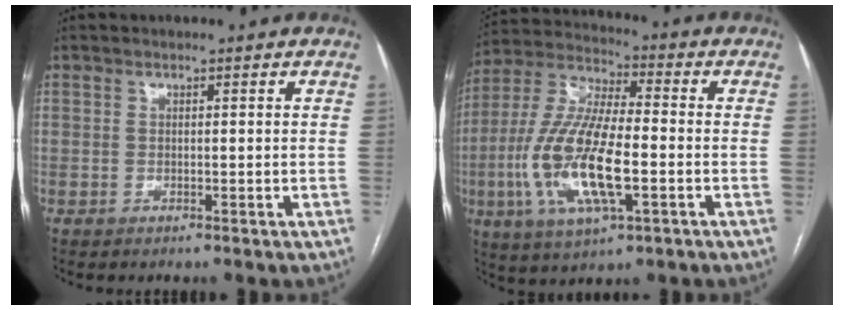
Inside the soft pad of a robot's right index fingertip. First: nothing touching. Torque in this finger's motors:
{"motor_torque": [2.14, 0.00, 1.05, 0.21]}